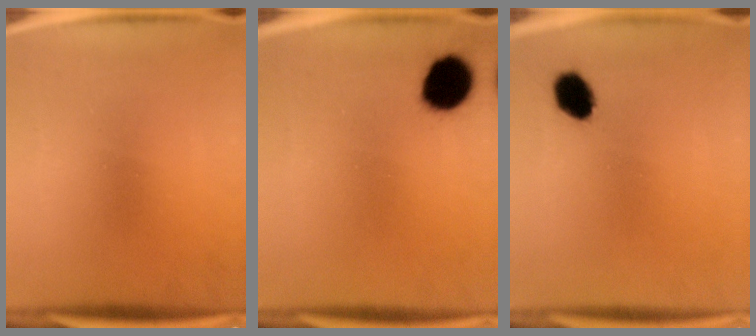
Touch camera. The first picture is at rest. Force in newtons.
{"total": 9.8}
{"total": 6.1}